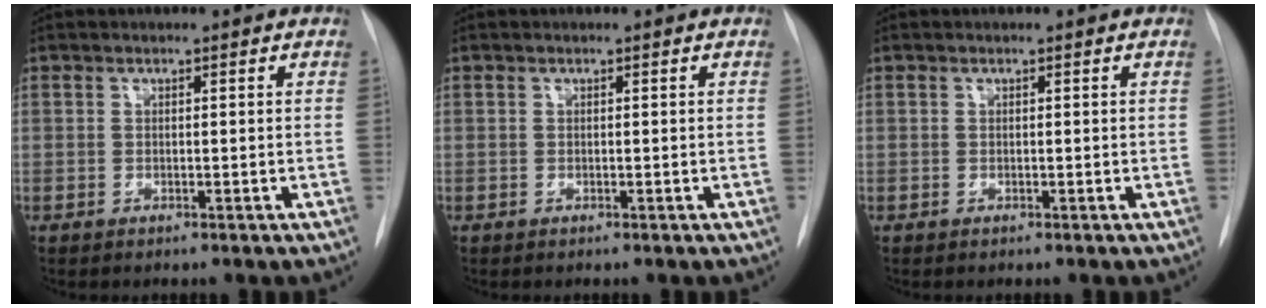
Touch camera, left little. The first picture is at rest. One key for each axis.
{"total": 0.0}
{"total": 0.0}